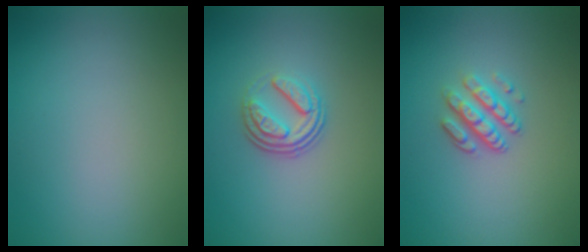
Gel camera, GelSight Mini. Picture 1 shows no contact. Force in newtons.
{"total": 3.6, "press": 2.5, "slide": 2.6}
{"total": 3.1, "press": 2.3, "slide": 2.0}